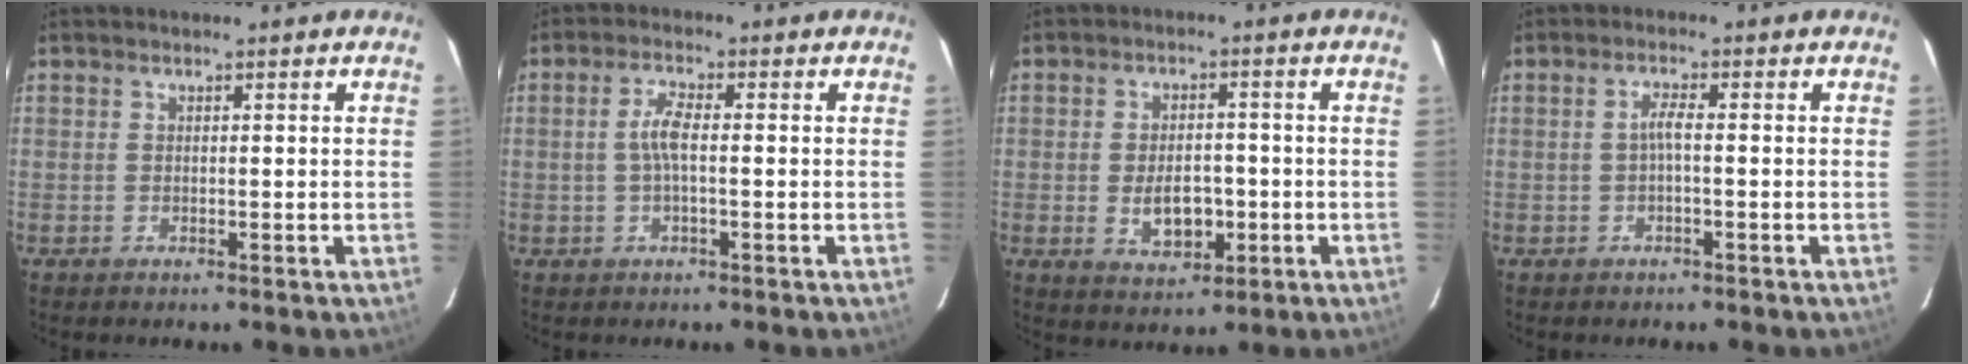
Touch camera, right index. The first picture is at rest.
{"total": 3.4, "force": [-0.3, 0.8, 3.3], "torque": [-0.067, 0.006, -0.005]}
{"total": 7.0, "force": [-1.6, 4.2, 5.3], "torque": [-0.101, -0.002, -0.017]}
{"total": 1.7, "force": [-0.6, 0.0, 1.6], "torque": [-0.033, 0.005, -0.011]}